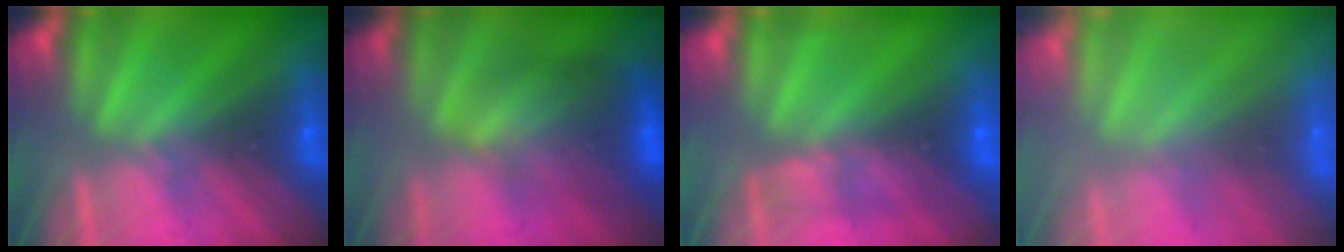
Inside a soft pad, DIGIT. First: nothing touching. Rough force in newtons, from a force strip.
{"total": 3.7}
{"total": 2.3}
{"total": 8.6}